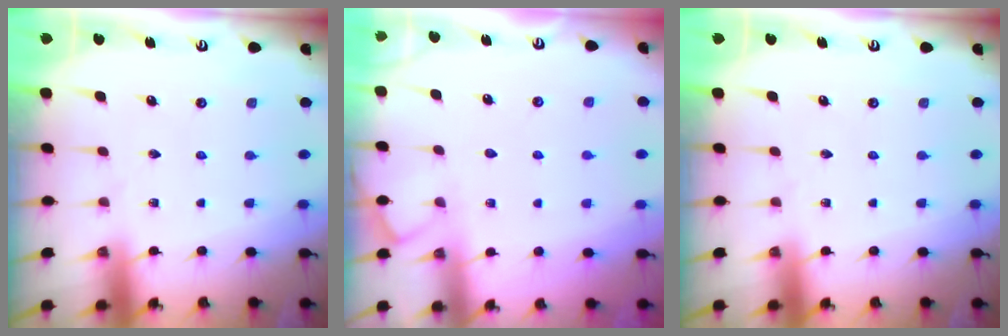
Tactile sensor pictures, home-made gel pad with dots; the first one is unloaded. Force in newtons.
{"total": 4.3, "press": 4.3, "slide": 0.6}
{"total": 0.0}